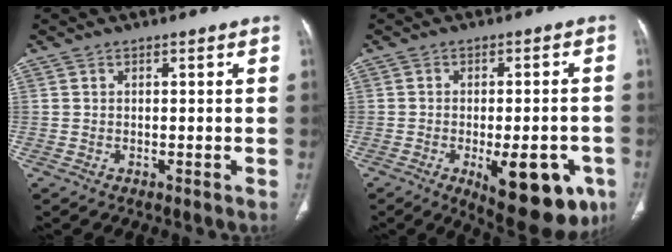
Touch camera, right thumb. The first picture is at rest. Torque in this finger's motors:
{"motor_torque": [2.08, 2.39, 0.78, -0.86, 0.37]}